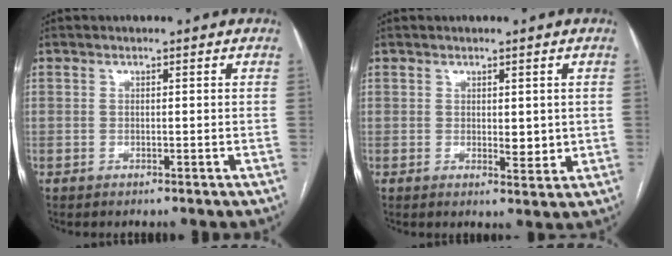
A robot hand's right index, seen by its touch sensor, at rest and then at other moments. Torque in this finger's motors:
{"motor_torque": [-0.02, 0.52, 0.12, 0.06]}